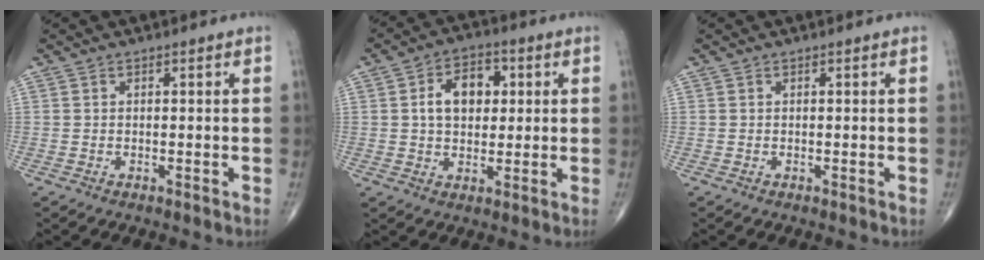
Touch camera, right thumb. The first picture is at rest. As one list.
[{"total": 8.6, "force": [1.2, 5.9, 6.1], "torque": [-0.078, 0.015, 0.014]}, {"total": 0.0}]